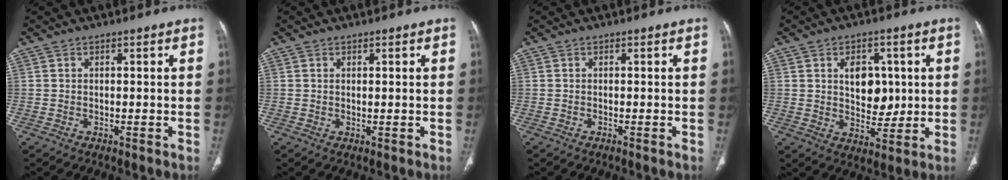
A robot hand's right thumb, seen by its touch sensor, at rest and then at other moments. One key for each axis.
{"total": 0.0}
{"total": 0.0}
{"total": 8.8, "fx": 1.9, "fy": 6.1, "fz": 6.1, "tx": -0.050, "ty": -0.011, "tz": 0.035}